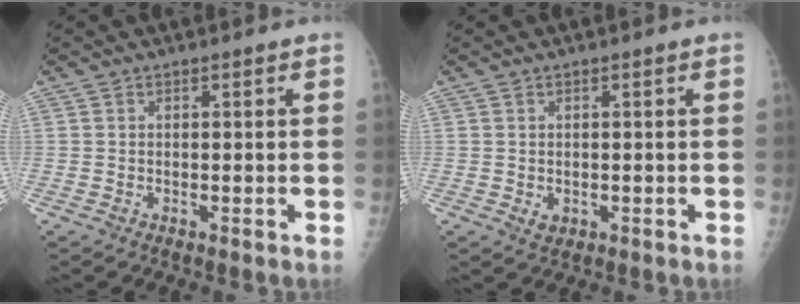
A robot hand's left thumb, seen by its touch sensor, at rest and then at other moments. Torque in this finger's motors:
{"motor_torque": [-0.04, 0.04, -0.05, -0.07, 0.00]}